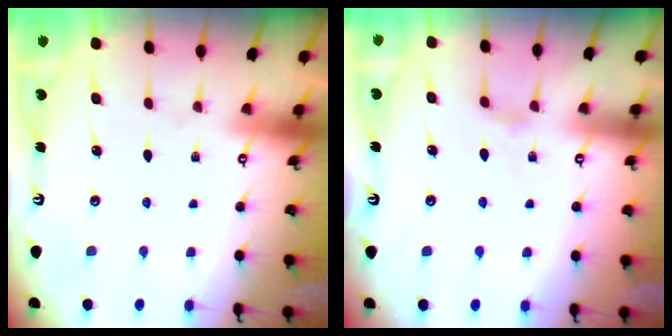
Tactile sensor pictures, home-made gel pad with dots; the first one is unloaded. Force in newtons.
{"total": 2.2, "press": 2.2, "slide": 0.4}